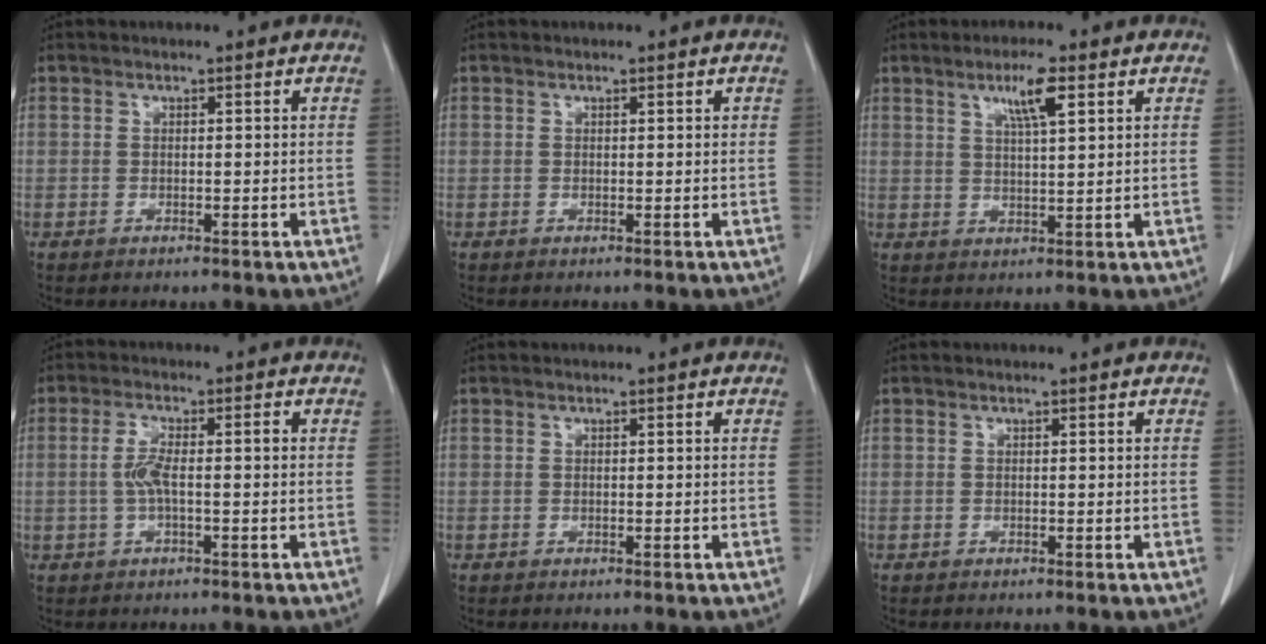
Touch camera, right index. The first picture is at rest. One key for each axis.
{"total": 0.0}
{"total": 5.0, "fx": 2.6, "fy": 0.0, "fz": 4.3, "tx": -0.076, "ty": -0.001, "tz": 0.045}
{"total": 4.4, "fx": -0.3, "fy": 1.0, "fz": 4.3, "tx": -0.096, "ty": 0.015, "tz": -0.006}
{"total": 0.0}
{"total": 0.0}